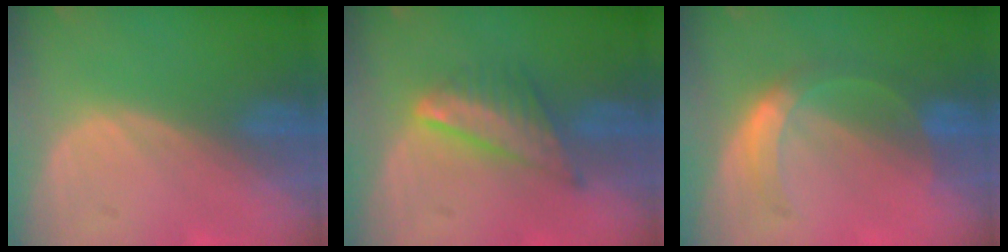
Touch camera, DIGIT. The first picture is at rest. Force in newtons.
{"total": 7.3, "press": 6.3, "slide": 3.6}
{"total": 5.7, "press": 5.0, "slide": 2.7}